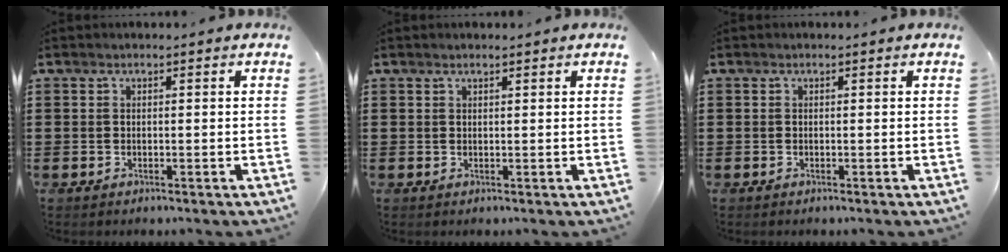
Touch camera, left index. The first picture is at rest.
{"total": 0.7, "force": [0.5, 0.0, 0.4], "torque": [-0.008, -0.001, 0.010]}
{"total": 0.0}